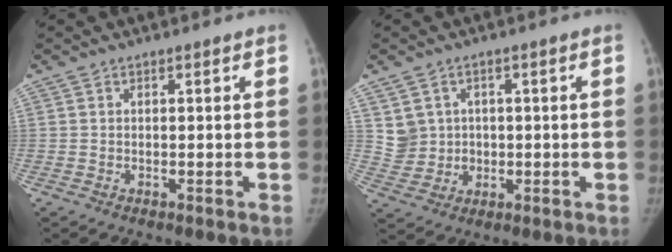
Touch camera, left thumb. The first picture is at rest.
{"total": 5.8, "force": [1.1, 5.5, 1.1], "torque": [0.006, 0.000, 0.026]}